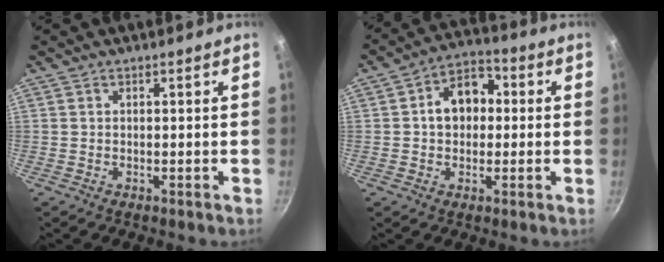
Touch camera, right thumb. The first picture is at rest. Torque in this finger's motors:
{"motor_torque": [0.53, 2.21, 0.98, 0.17, 0.07]}